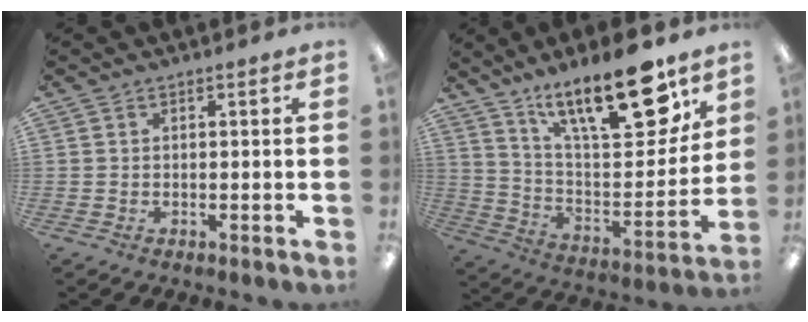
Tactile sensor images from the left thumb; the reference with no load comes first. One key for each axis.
{"total": 23.1, "fx": 15.1, "fy": 7.5, "fz": 15.7, "tx": -0.241, "ty": -0.095, "tz": 0.249}